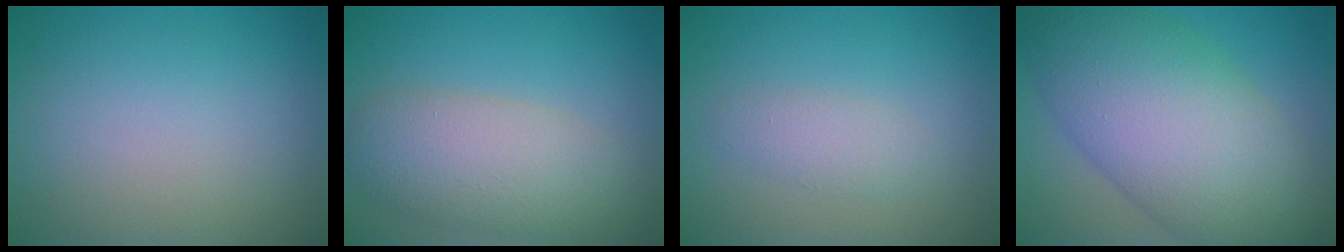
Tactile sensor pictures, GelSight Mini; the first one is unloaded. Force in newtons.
{"total": 6.3, "press": 6.3, "slide": 0.4}
{"total": 1.9, "press": 1.9, "slide": 0.0}
{"total": 13.0, "press": 13.0, "slide": 0.2}